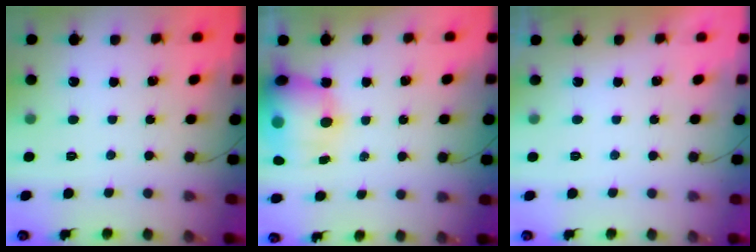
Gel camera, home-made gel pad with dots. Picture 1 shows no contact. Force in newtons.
{"total": 16.9, "press": 16.4, "slide": 3.9}
{"total": 0.0}